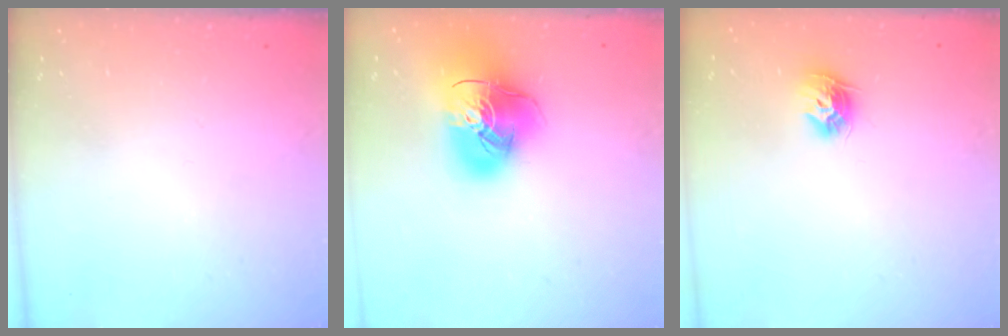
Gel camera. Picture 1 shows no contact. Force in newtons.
{"total": 19.5, "press": 19.4, "slide": 2.3}
{"total": 8.7, "press": 8.7, "slide": 0.3}